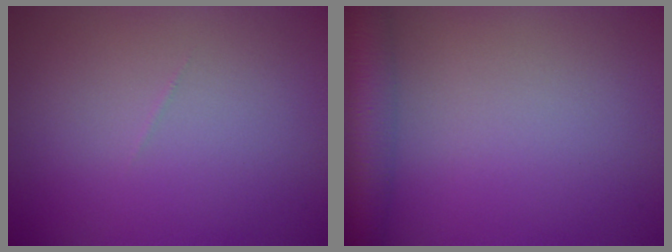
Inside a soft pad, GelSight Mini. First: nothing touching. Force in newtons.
{"total": 4.5, "press": 4.5, "slide": 0.3}